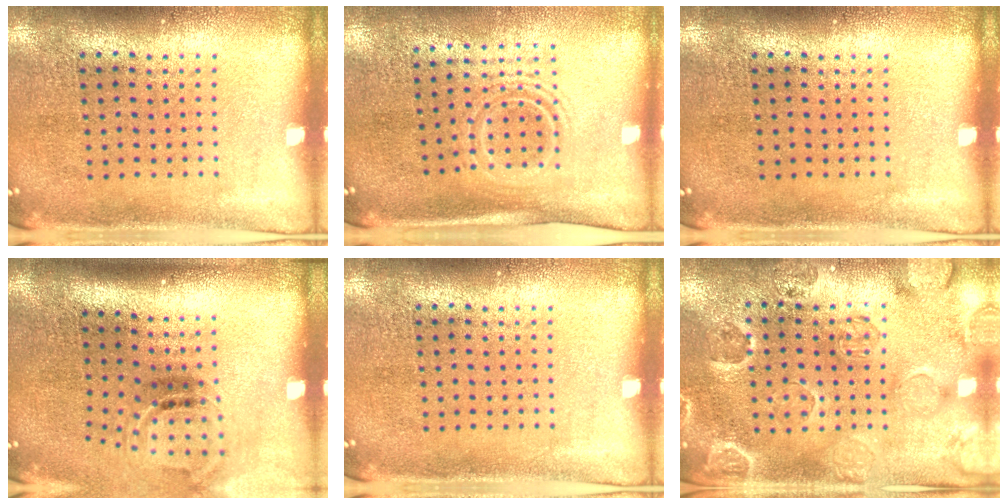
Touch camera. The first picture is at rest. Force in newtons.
{"total": 1.5, "press": 1.1, "slide": 1.0}
{"total": 0.0}
{"total": 1.5, "press": 1.1, "slide": 1.1}
{"total": 0.0}
{"total": 2.4, "press": 2.0, "slide": 1.4}